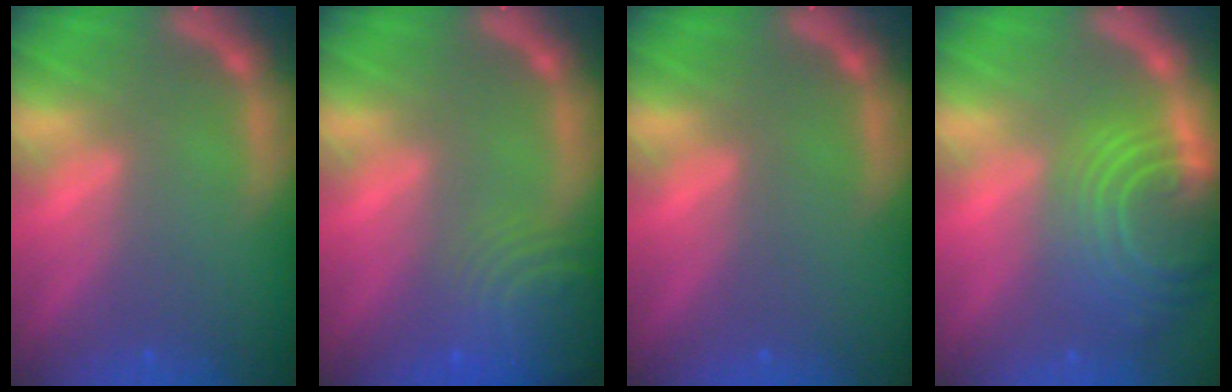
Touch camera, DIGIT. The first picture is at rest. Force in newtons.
{"total": 8.5}
{"total": 0.0}
{"total": 10.0}